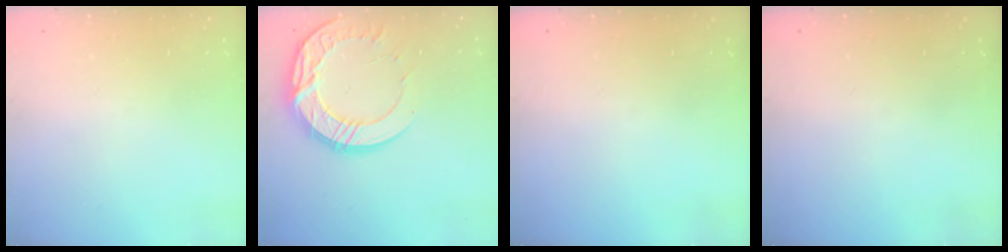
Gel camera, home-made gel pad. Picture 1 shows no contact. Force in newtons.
{"total": 15.6, "press": 15.5, "slide": 1.2}
{"total": 0.0}
{"total": 0.0}